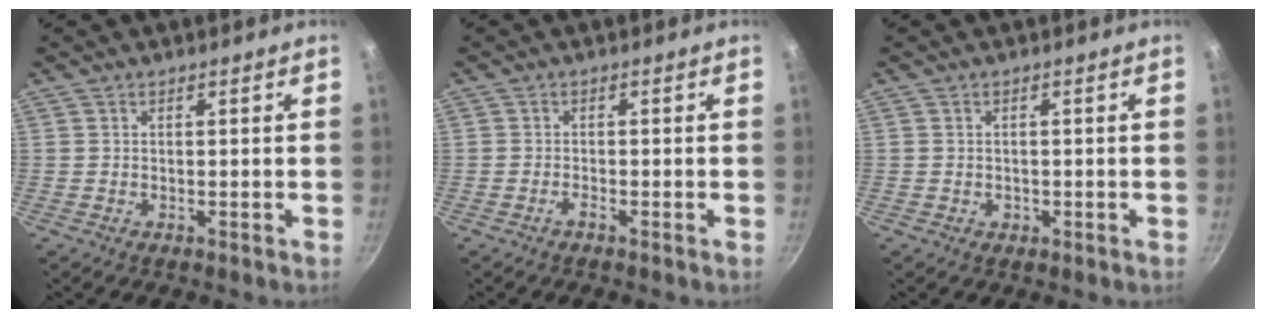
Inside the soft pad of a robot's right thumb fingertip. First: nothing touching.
{"total": 0.9, "force": [-0.8, 0.1, 0.4], "torque": [-0.009, 0.007, -0.020]}
{"total": 1.0, "force": [-0.3, 0.9, 0.4], "torque": [0.000, 0.000, -0.004]}